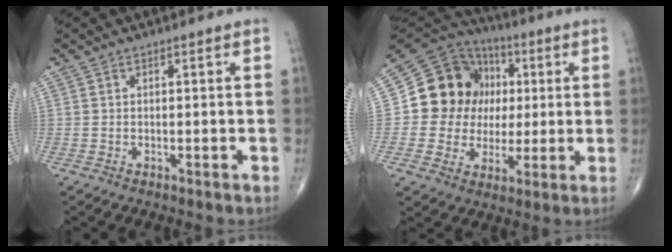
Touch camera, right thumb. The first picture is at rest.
{"total": 16.8, "force": [2.0, 14.9, 7.5], "torque": [-0.089, 0.026, 0.039]}